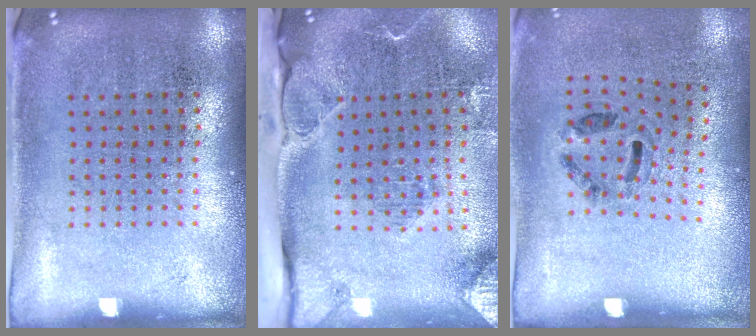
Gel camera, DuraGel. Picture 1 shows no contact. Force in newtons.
{"total": 2.9, "press": 2.2, "slide": 1.8}
{"total": 1.2, "press": 0.7, "slide": 0.9}